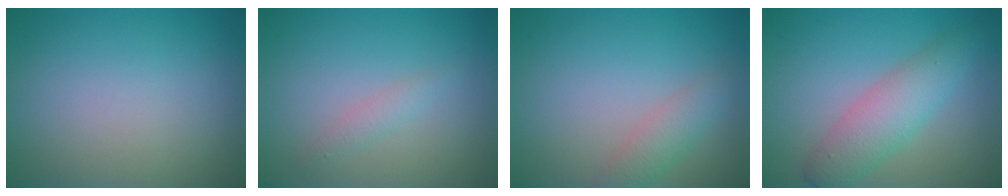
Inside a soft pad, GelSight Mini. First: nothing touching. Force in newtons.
{"total": 1.1, "press": 1.1, "slide": 0.0}
{"total": 2.3, "press": 2.3, "slide": 0.0}
{"total": 4.4, "press": 4.4, "slide": 0.1}